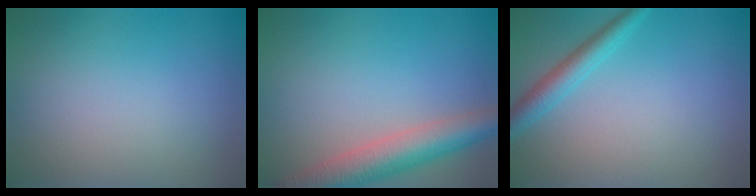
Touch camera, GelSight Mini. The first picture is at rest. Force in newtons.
{"total": 5.9, "press": 5.8, "slide": 0.2}
{"total": 2.6, "press": 2.6, "slide": 0.1}